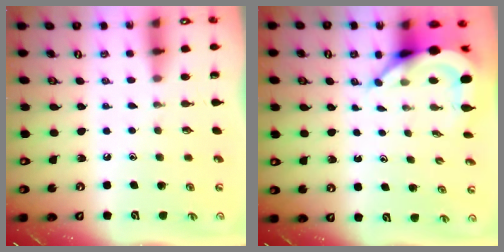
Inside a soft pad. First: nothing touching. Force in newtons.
{"total": 7.7, "press": 7.6, "slide": 0.9}